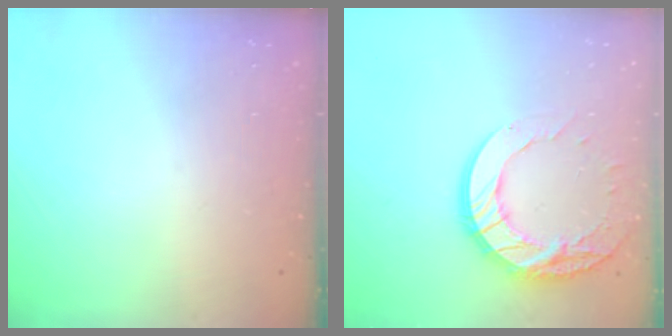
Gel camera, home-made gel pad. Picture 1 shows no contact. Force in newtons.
{"total": 14.4, "press": 14.4, "slide": 0.7}